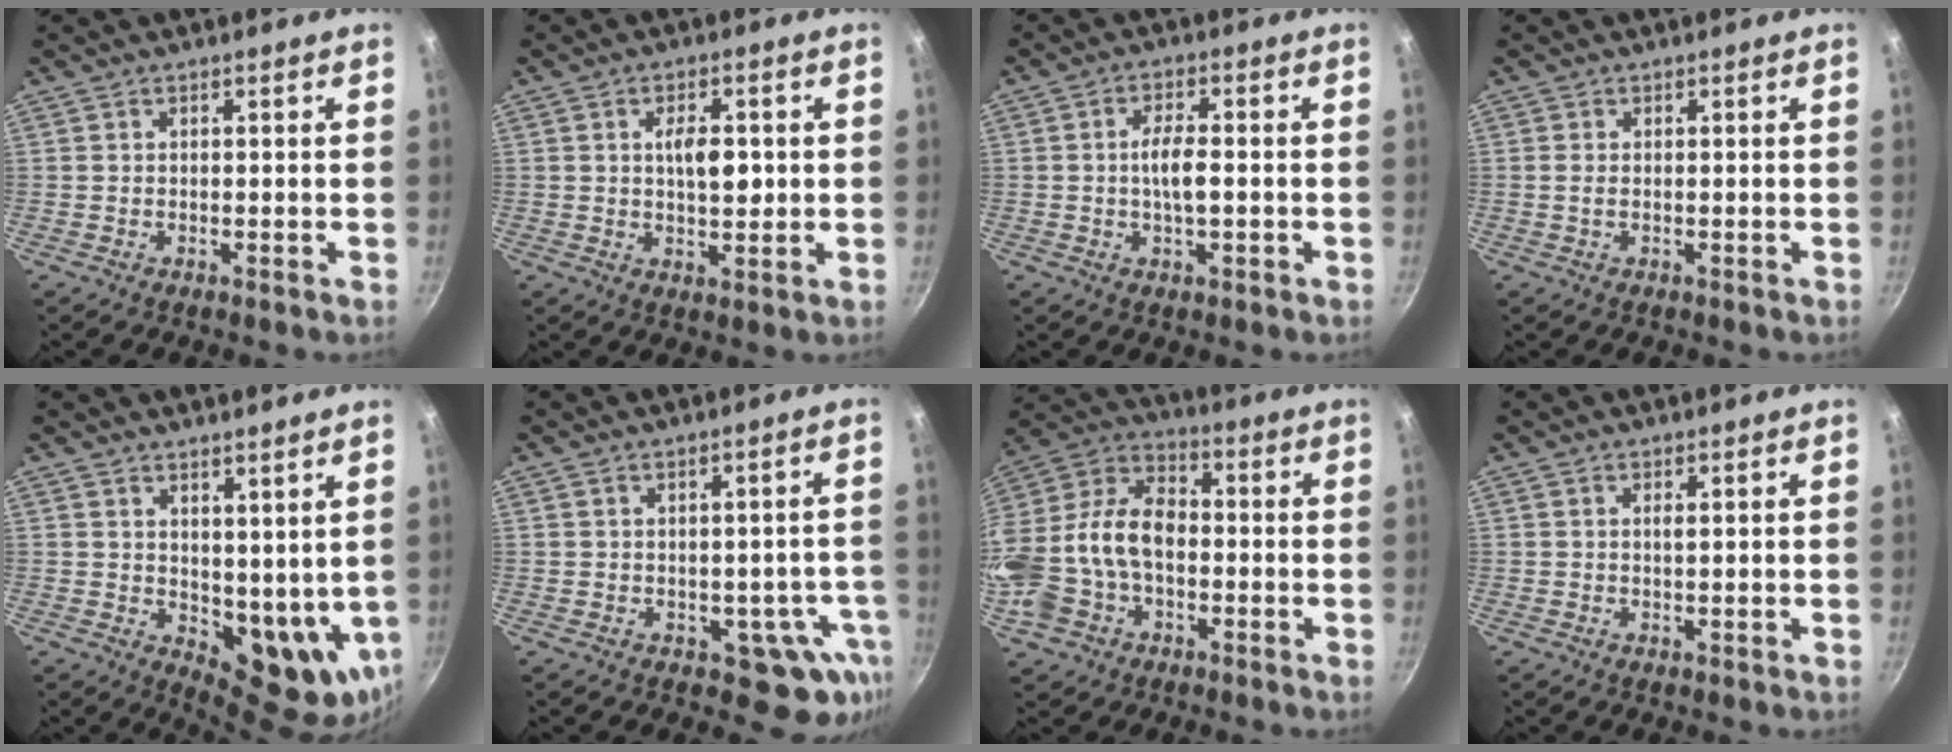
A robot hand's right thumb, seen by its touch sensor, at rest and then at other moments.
{"total": 6.3, "force": [0.7, 3.1, 5.4], "torque": [-0.073, -0.003, 0.008]}
{"total": 5.5, "force": [-0.5, 2.2, 5.1], "torque": [-0.086, 0.013, -0.012]}
{"total": 1.0, "force": [-0.1, 0.5, 0.9], "torque": [-0.019, 0.000, -0.003]}
{"total": 9.4, "force": [3.8, 5.2, 6.9], "torque": [-0.077, -0.033, 0.070]}
{"total": 7.9, "force": [-2.3, 5.3, 5.4], "torque": [-0.013, 0.028, -0.016]}
{"total": 19.4, "force": [-3.1, 13.5, 13.7], "torque": [-0.269, 0.053, -0.063]}
{"total": 1.0, "force": [0.3, 0.2, 0.9], "torque": [-0.016, 0.000, 0.005]}